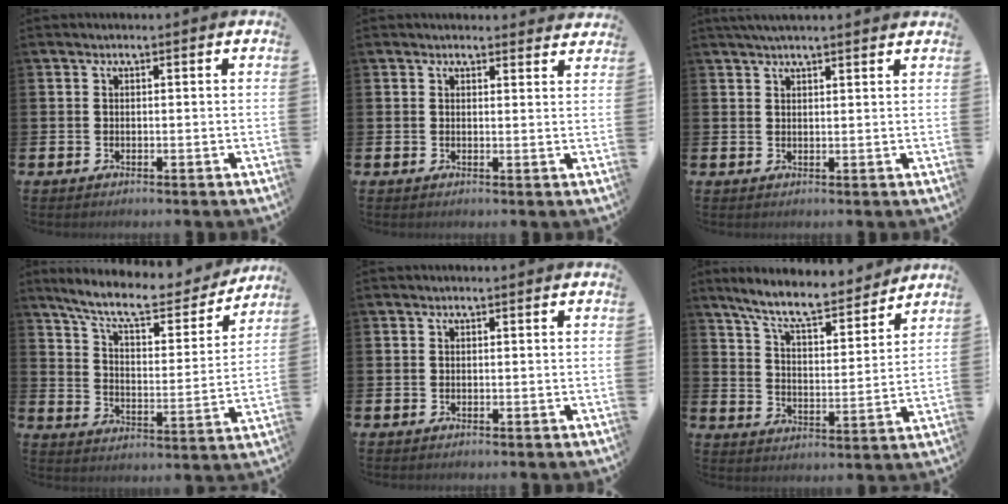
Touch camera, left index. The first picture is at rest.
{"total": 0.7, "force": [0.7, 0.3, 0.1], "torque": [0.009, -0.002, 0.010]}
{"total": 2.6, "force": [2.5, 0.1, 0.8], "torque": [-0.015, -0.006, 0.045]}
{"total": 9.6, "force": [8.5, 2.1, 3.9], "torque": [-0.098, -0.056, 0.143]}
{"total": 0.0}
{"total": 8.7, "force": [7.9, 1.5, 3.3], "torque": [-0.090, -0.051, 0.138]}